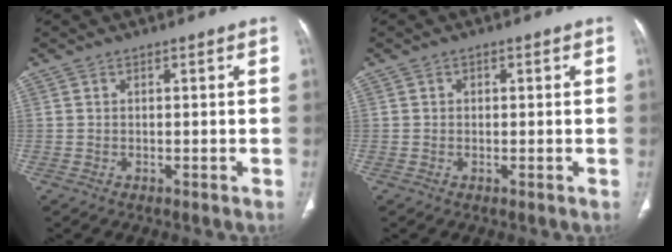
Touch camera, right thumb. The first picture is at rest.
{"total": 0.7, "force": [0.1, 0.6, 0.3], "torque": [0.003, 0.002, -0.001]}